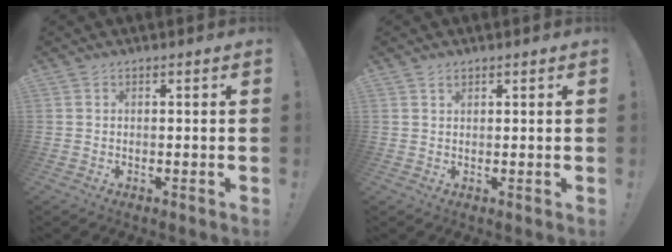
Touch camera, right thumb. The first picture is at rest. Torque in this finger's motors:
{"motor_torque": [-0.23, 0.37, 0.06, -0.10, 0.00]}